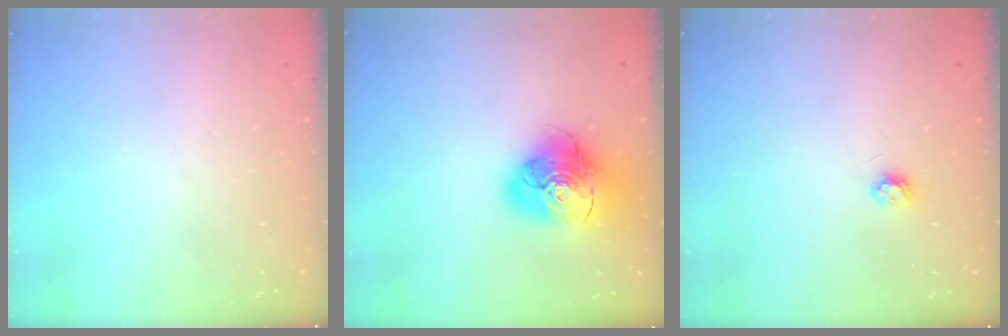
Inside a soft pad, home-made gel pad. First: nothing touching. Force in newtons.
{"total": 20.1, "press": 20.0, "slide": 2.6}
{"total": 4.2, "press": 4.2, "slide": 0.6}